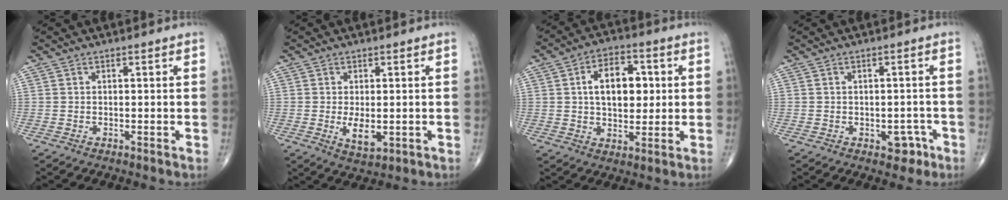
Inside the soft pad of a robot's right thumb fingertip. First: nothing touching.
{"total": 4.6, "force": [-0.6, 2.2, 4.0], "torque": [-0.065, -0.012, -0.003]}
{"total": 11.5, "force": [1.8, 7.1, 8.8], "torque": [-0.110, 0.005, 0.027]}
{"total": 3.5, "force": [-1.6, 2.4, 1.9], "torque": [-0.003, 0.013, -0.018]}